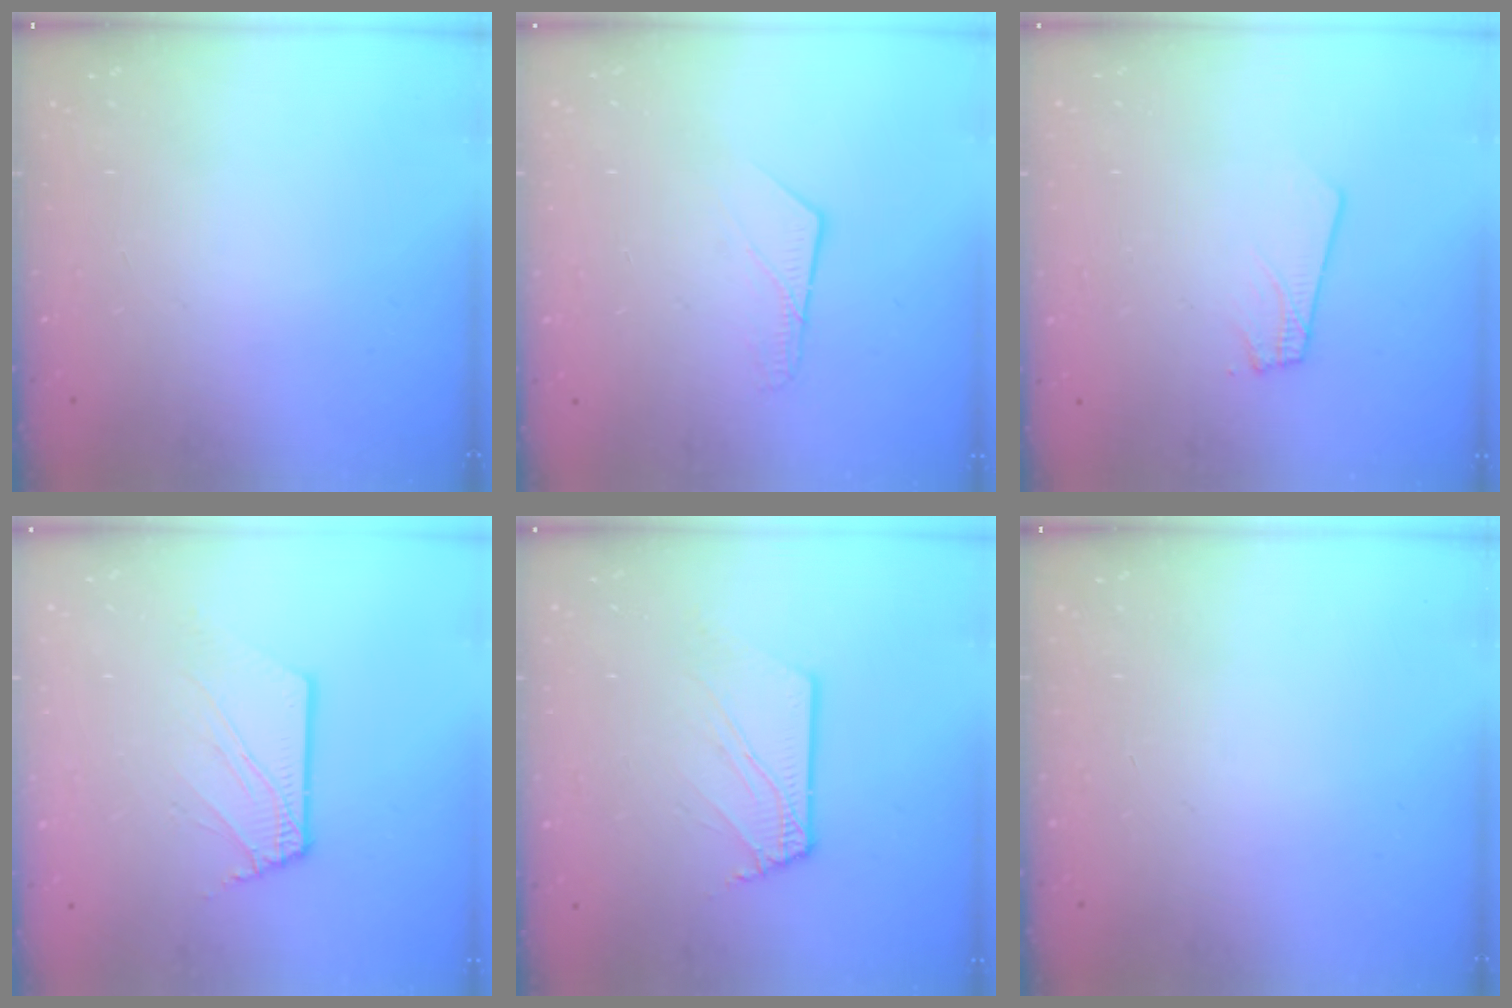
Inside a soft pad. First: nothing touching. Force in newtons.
{"total": 6.6, "press": 6.5, "slide": 0.5}
{"total": 1.8, "press": 1.8, "slide": 0.1}
{"total": 4.0, "press": 4.0, "slide": 0.4}
{"total": 3.3, "press": 3.2, "slide": 0.3}
{"total": 0.0}